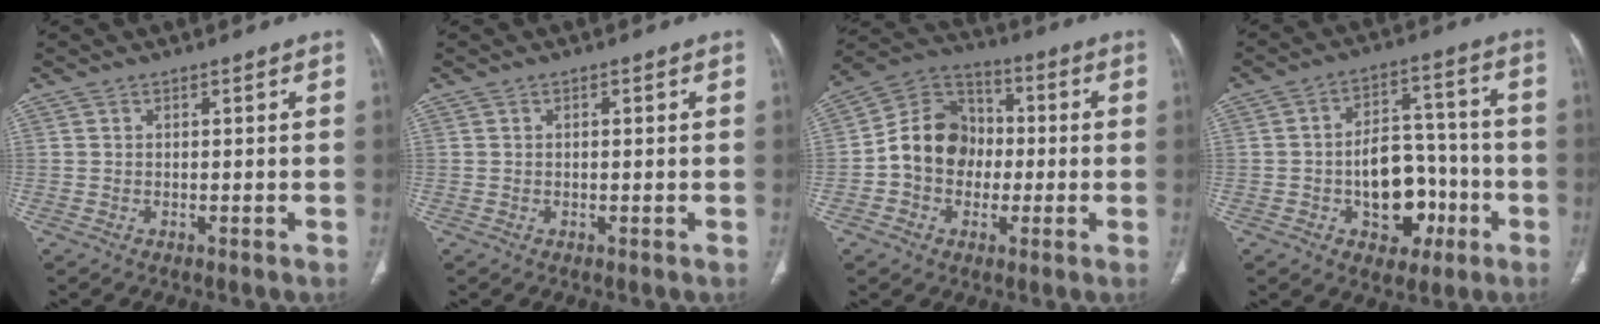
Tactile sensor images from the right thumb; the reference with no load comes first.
{"total": 0.7, "force": [0.1, 0.2, 0.6], "torque": [-0.013, 0.004, 0.002]}
{"total": 13.0, "force": [-1.2, 10.9, 7.1], "torque": [-0.092, 0.037, -0.031]}
{"total": 12.9, "force": [-4.0, 8.8, 8.5], "torque": [-0.083, 0.048, -0.054]}